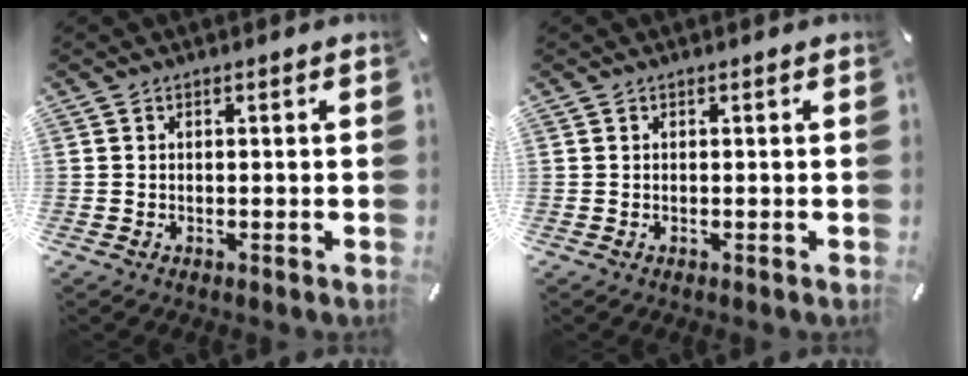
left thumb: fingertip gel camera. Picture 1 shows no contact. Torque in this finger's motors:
{"motor_torque": [-0.16, -0.13, 0.03, -0.03, 0.00]}